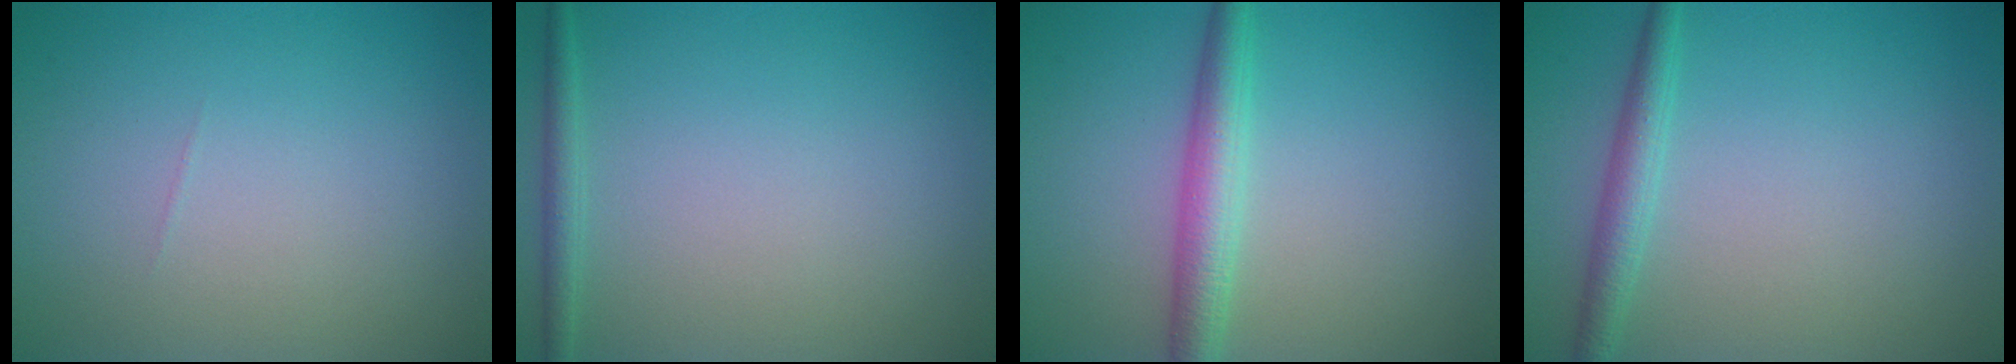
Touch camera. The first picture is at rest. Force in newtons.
{"total": 1.4, "press": 1.4, "slide": 0.1}
{"total": 3.5, "press": 3.5, "slide": 0.1}
{"total": 2.3, "press": 2.2, "slide": 0.1}